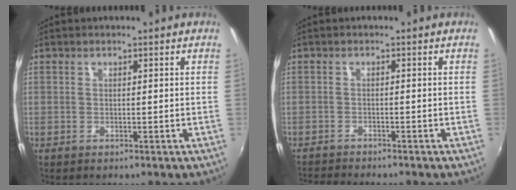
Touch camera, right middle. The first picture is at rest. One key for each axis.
{"total": 4.9, "fx": -4.7, "fy": 0.0, "fz": 1.4, "tx": -0.041, "ty": -0.017, "tz": -0.084}